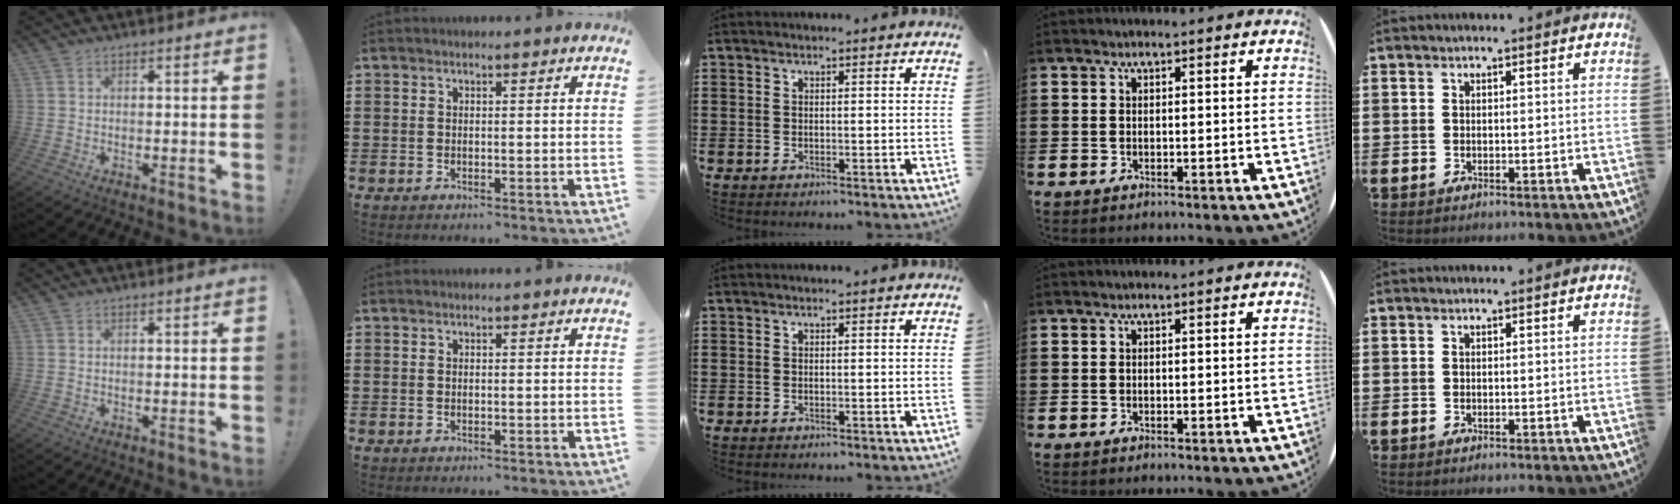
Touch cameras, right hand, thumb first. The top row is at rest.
{}